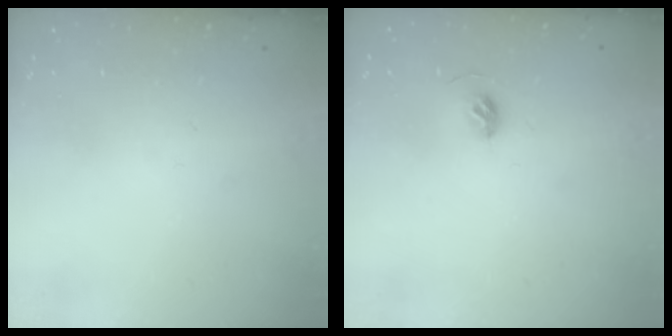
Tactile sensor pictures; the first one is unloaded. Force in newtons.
{"total": 5.4, "press": 5.2, "slide": 1.2}